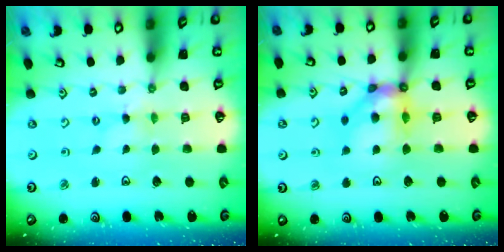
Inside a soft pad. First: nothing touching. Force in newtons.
{"total": 11.1, "press": 10.9, "slide": 1.5}